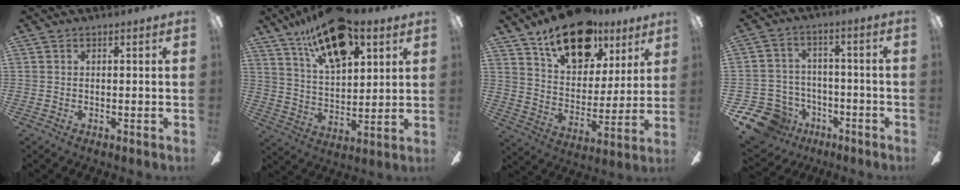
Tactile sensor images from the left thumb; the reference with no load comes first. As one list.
[{"total": 19.2, "force": [12.1, 8.6, 12.2], "torque": [-0.198, -0.053, 0.206]}, {"total": 19.5, "force": [13.1, 10.5, 10.0], "torque": [-0.154, -0.072, 0.227]}, {"total": 11.0, "force": [-6.9, 7.8, 3.5], "torque": [-0.098, 0.043, -0.123]}]